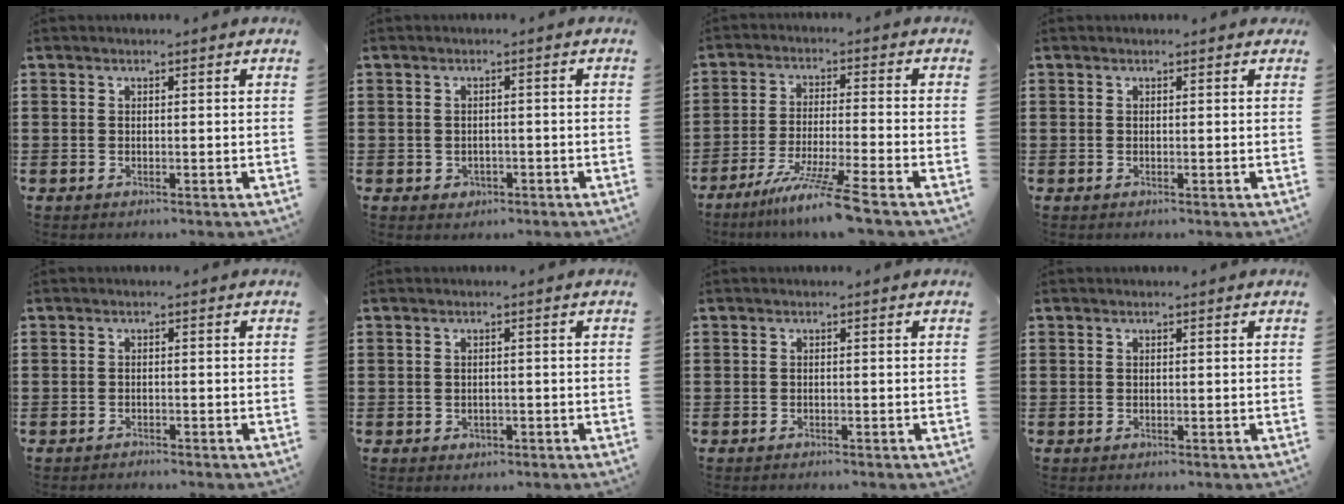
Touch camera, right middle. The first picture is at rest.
{"total": 1.0, "force": [-0.4, 0.9, 0.4], "torque": [-0.013, 0.002, -0.010]}
{"total": 8.0, "force": [-6.3, -1.0, 4.8], "torque": [-0.093, -0.021, -0.123]}
{"total": 0.0}
{"total": 0.9, "force": [-0.9, 0.0, 0.1], "torque": [-0.004, 0.000, -0.019]}
{"total": 0.8, "force": [-0.3, 0.6, 0.4], "torque": [-0.011, 0.001, -0.007]}
{"total": 0.6, "force": [-0.6, 0.0, 0.2], "torque": [-0.005, -0.002, -0.011]}
{"total": 0.0}